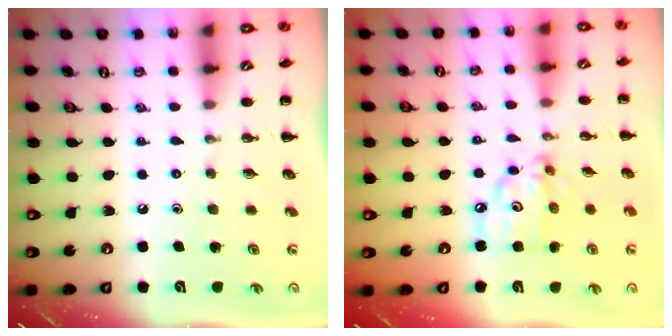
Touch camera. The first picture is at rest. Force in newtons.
{"total": 8.1, "press": 8.0, "slide": 1.1}